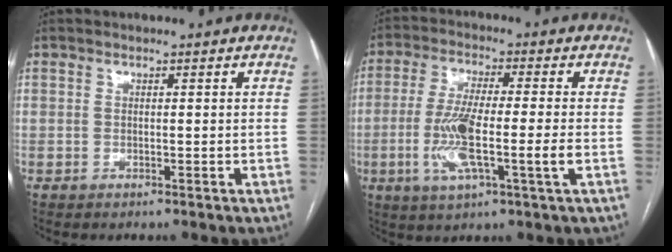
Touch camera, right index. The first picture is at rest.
{"total": 10.7, "force": [-2.3, 0.7, 10.4], "torque": [-0.207, -0.008, -0.046]}